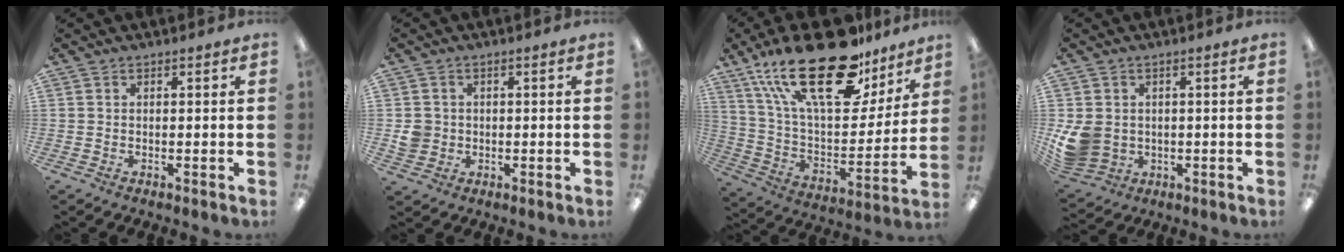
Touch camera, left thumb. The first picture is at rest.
{"total": 4.0, "force": [0.0, 3.9, 1.0], "torque": [-0.015, 0.007, 0.002]}
{"total": 29.9, "force": [18.9, 12.6, 19.5], "torque": [-0.325, -0.111, 0.321]}
{"total": 8.0, "force": [-0.2, 7.0, 4.0], "torque": [-0.099, 0.009, 0.001]}